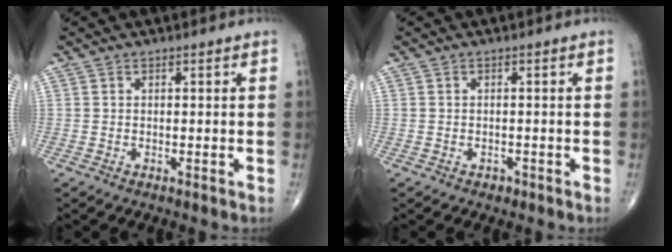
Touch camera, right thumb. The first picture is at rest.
{"total": 1.1, "force": [-0.7, 0.8, 0.3], "torque": [-0.003, 0.002, -0.010]}